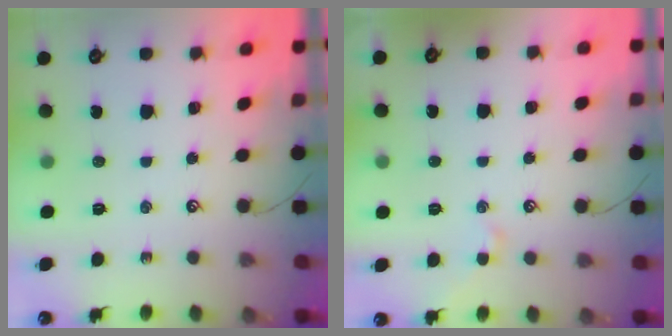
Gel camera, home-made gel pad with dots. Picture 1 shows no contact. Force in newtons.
{"total": 0.5, "press": 0.2, "slide": 0.5}